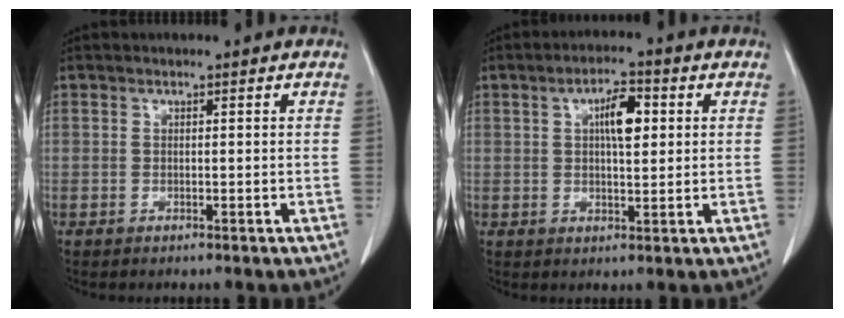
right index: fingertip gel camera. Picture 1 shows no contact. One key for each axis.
{"total": 5.8, "fx": 1.5, "fy": 1.8, "fz": 5.3, "tx": -0.090, "ty": 0.009, "tz": 0.025}